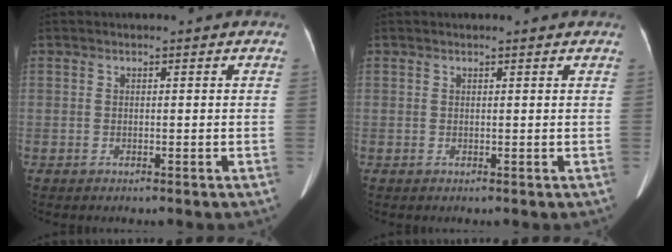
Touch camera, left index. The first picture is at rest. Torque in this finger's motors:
{"motor_torque": [-0.26, 0.17, -0.16, -0.01]}